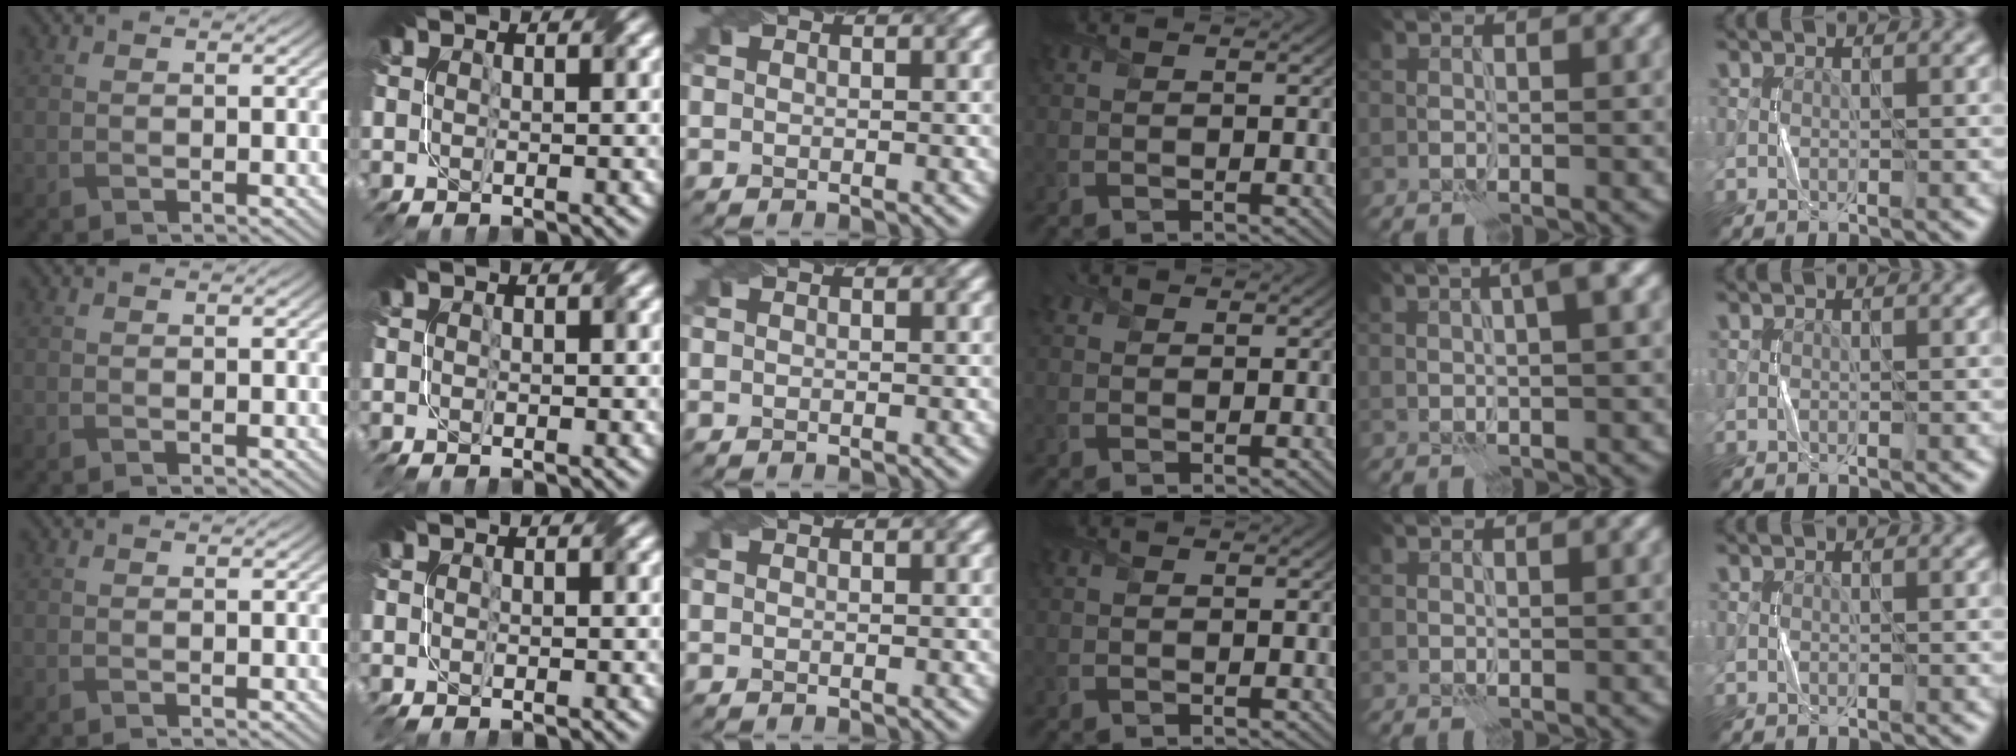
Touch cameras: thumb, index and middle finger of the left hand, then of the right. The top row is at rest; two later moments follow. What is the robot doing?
{"motion": "fold", "object": "napkin"}